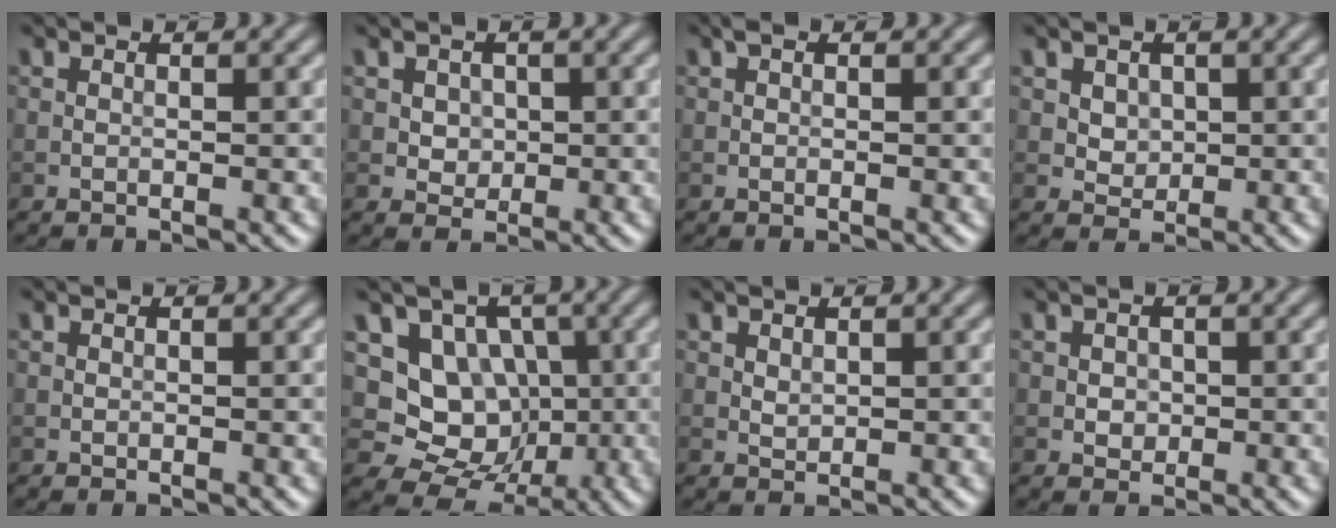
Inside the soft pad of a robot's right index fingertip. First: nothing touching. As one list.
[{"total": 1.9, "force": [0.4, 1.6, 0.8], "torque": [-0.017, -0.001, 0.015]}, {"total": 0.7, "force": [0.2, 0.3, 0.6], "torque": [-0.011, 0.002, 0.002]}, {"total": 2.1, "force": [0.8, 1.6, 1.0], "torque": [-0.021, -0.003, 0.027]}, {"total": 0.0}, {"total": 7.7, "force": [0.8, 6.8, 3.6], "torque": [-0.040, -0.009, -0.006]}, {"total": 0.8, "force": [0.4, 0.5, 0.4], "torque": [-0.011, -0.003, 0.011]}, {"total": 1.2, "force": [0.1, 1.1, 0.5], "torque": [-0.008, -0.003, 0.001]}]